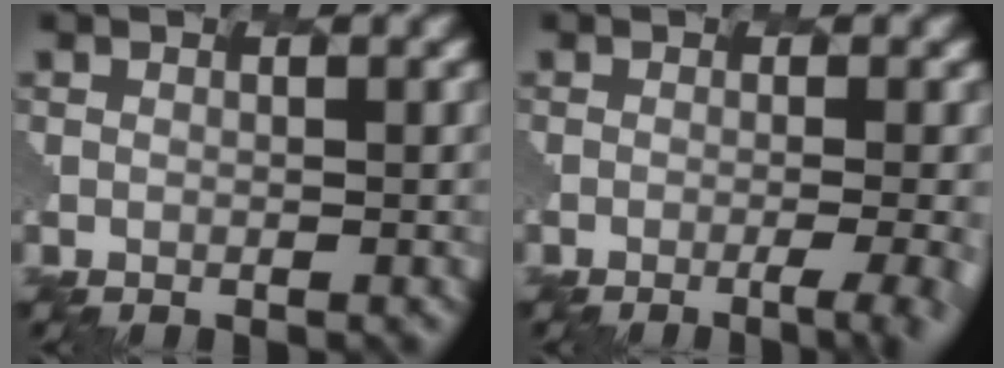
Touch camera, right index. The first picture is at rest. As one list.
[{"total": 5.5, "force": [-2.3, 1.9, 4.6], "torque": [-0.046, -0.001, -0.021]}]